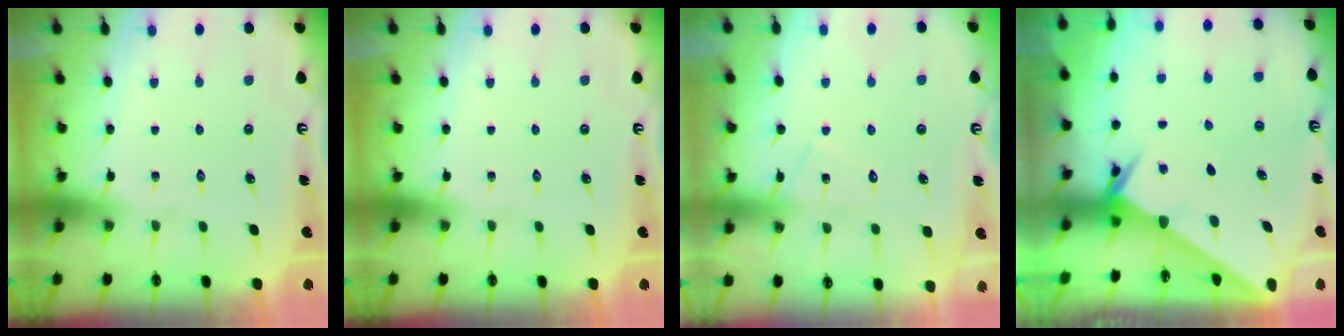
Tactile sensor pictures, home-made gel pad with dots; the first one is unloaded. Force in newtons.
{"total": 0.0}
{"total": 9.3, "press": 9.3, "slide": 0.7}
{"total": 2.4, "press": 2.4, "slide": 0.3}